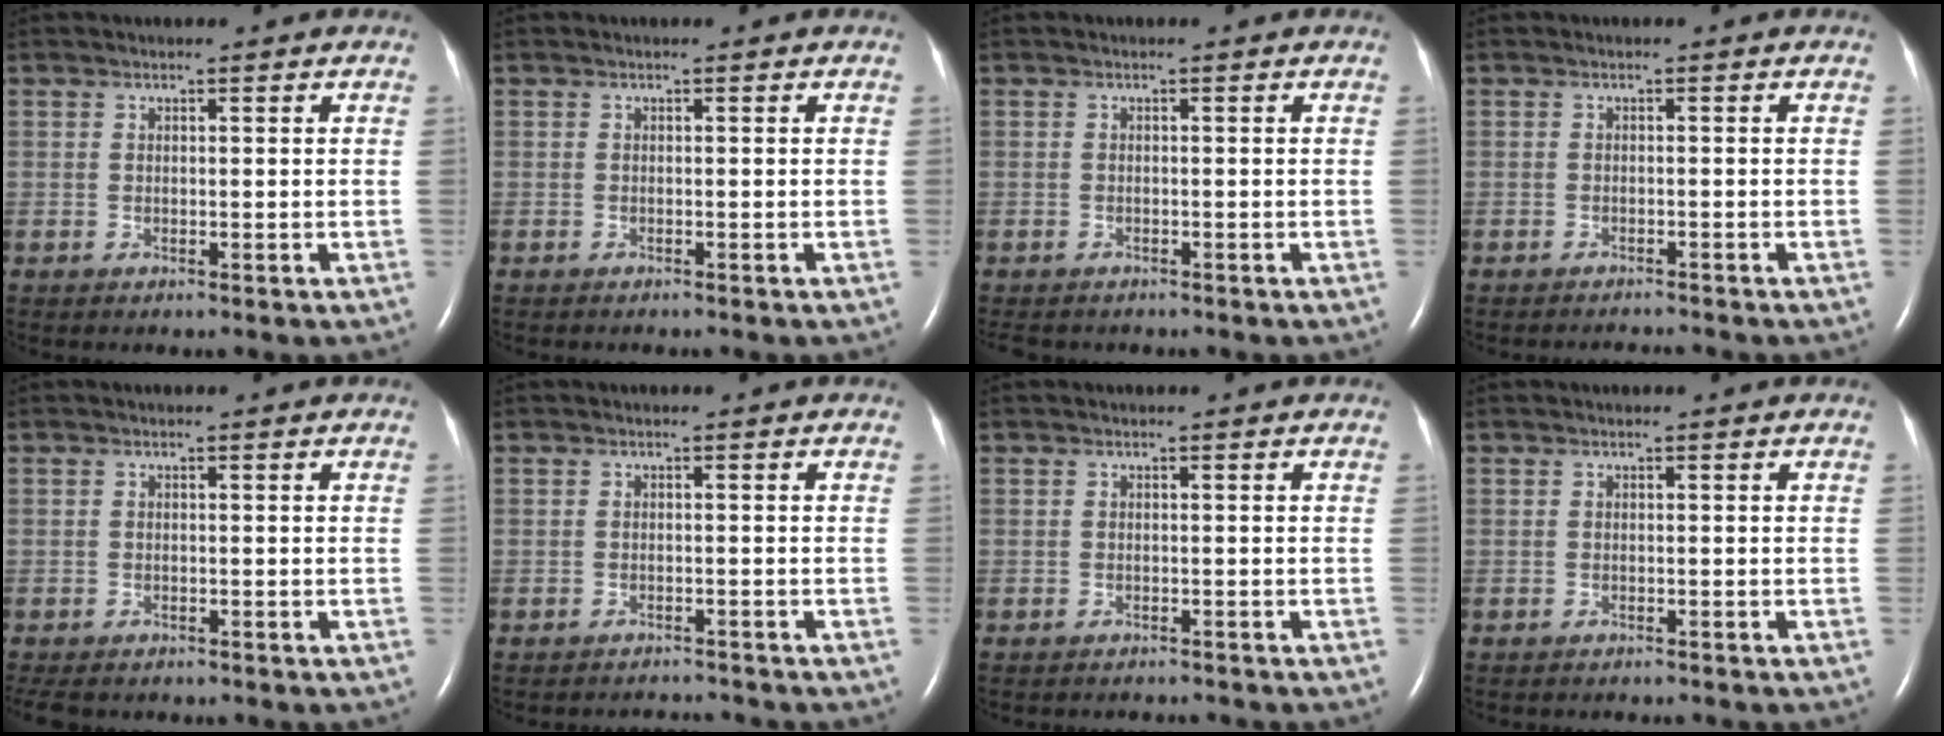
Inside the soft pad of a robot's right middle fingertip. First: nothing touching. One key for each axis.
{"total": 1.4, "fx": -1.2, "fy": 0.2, "fz": 0.7, "tx": -0.012, "ty": -0.002, "tz": -0.012}
{"total": 4.5, "fx": -3.8, "fy": 1.8, "fz": 1.5, "tx": -0.021, "ty": -0.005, "tz": -0.050}
{"total": 2.6, "fx": -2.6, "fy": -0.4, "fz": 0.1, "tx": 0.000, "ty": -0.011, "tz": -0.035}
{"total": 5.2, "fx": -4.4, "fy": 1.9, "fz": 2.1, "tx": -0.031, "ty": -0.007, "tz": -0.061}
{"total": 3.1, "fx": -3.1, "fy": -0.2, "fz": -0.4, "tx": 0.007, "ty": -0.010, "tz": -0.043}
{"total": 3.4, "fx": -3.3, "fy": 0.5, "fz": 0.6, "tx": -0.007, "ty": -0.006, "tz": -0.041}
{"total": 3.5, "fx": -3.2, "fy": 0.7, "fz": 1.3, "tx": -0.018, "ty": -0.005, "tz": -0.038}